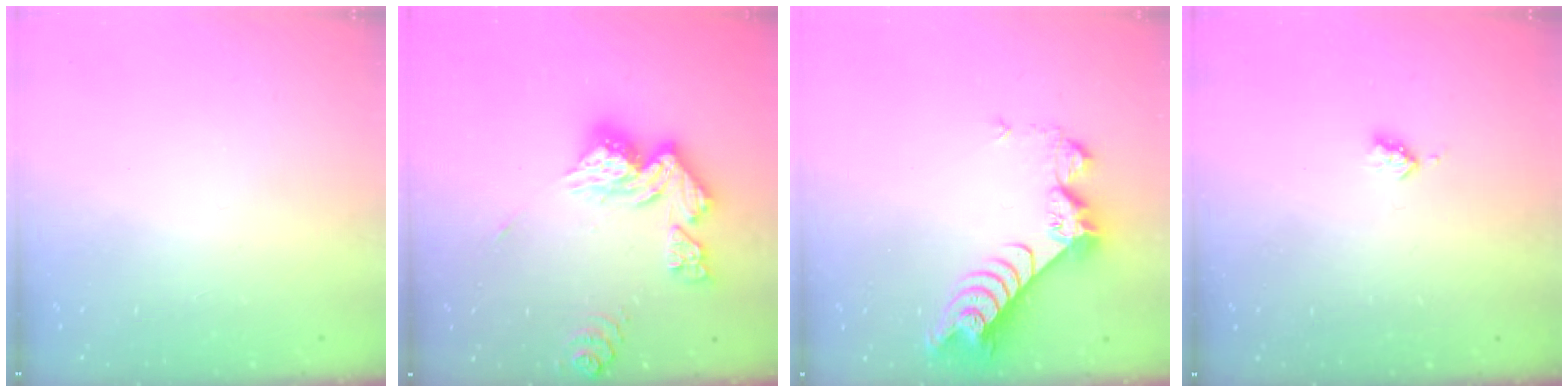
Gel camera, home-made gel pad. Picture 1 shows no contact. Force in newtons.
{"total": 14.6, "press": 14.5, "slide": 1.5}
{"total": 8.8, "press": 8.7, "slide": 0.9}
{"total": 2.9, "press": 2.9, "slide": 0.5}